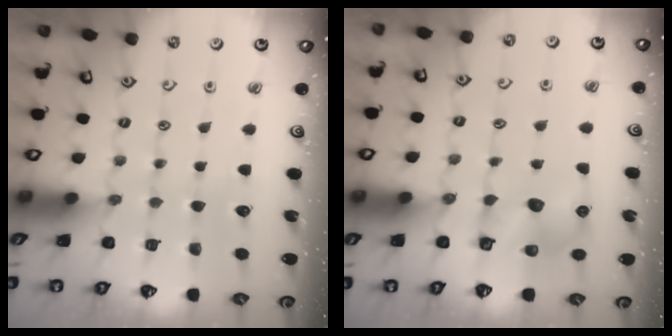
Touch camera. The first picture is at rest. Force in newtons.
{"total": 6.6, "press": 6.6, "slide": 0.3}